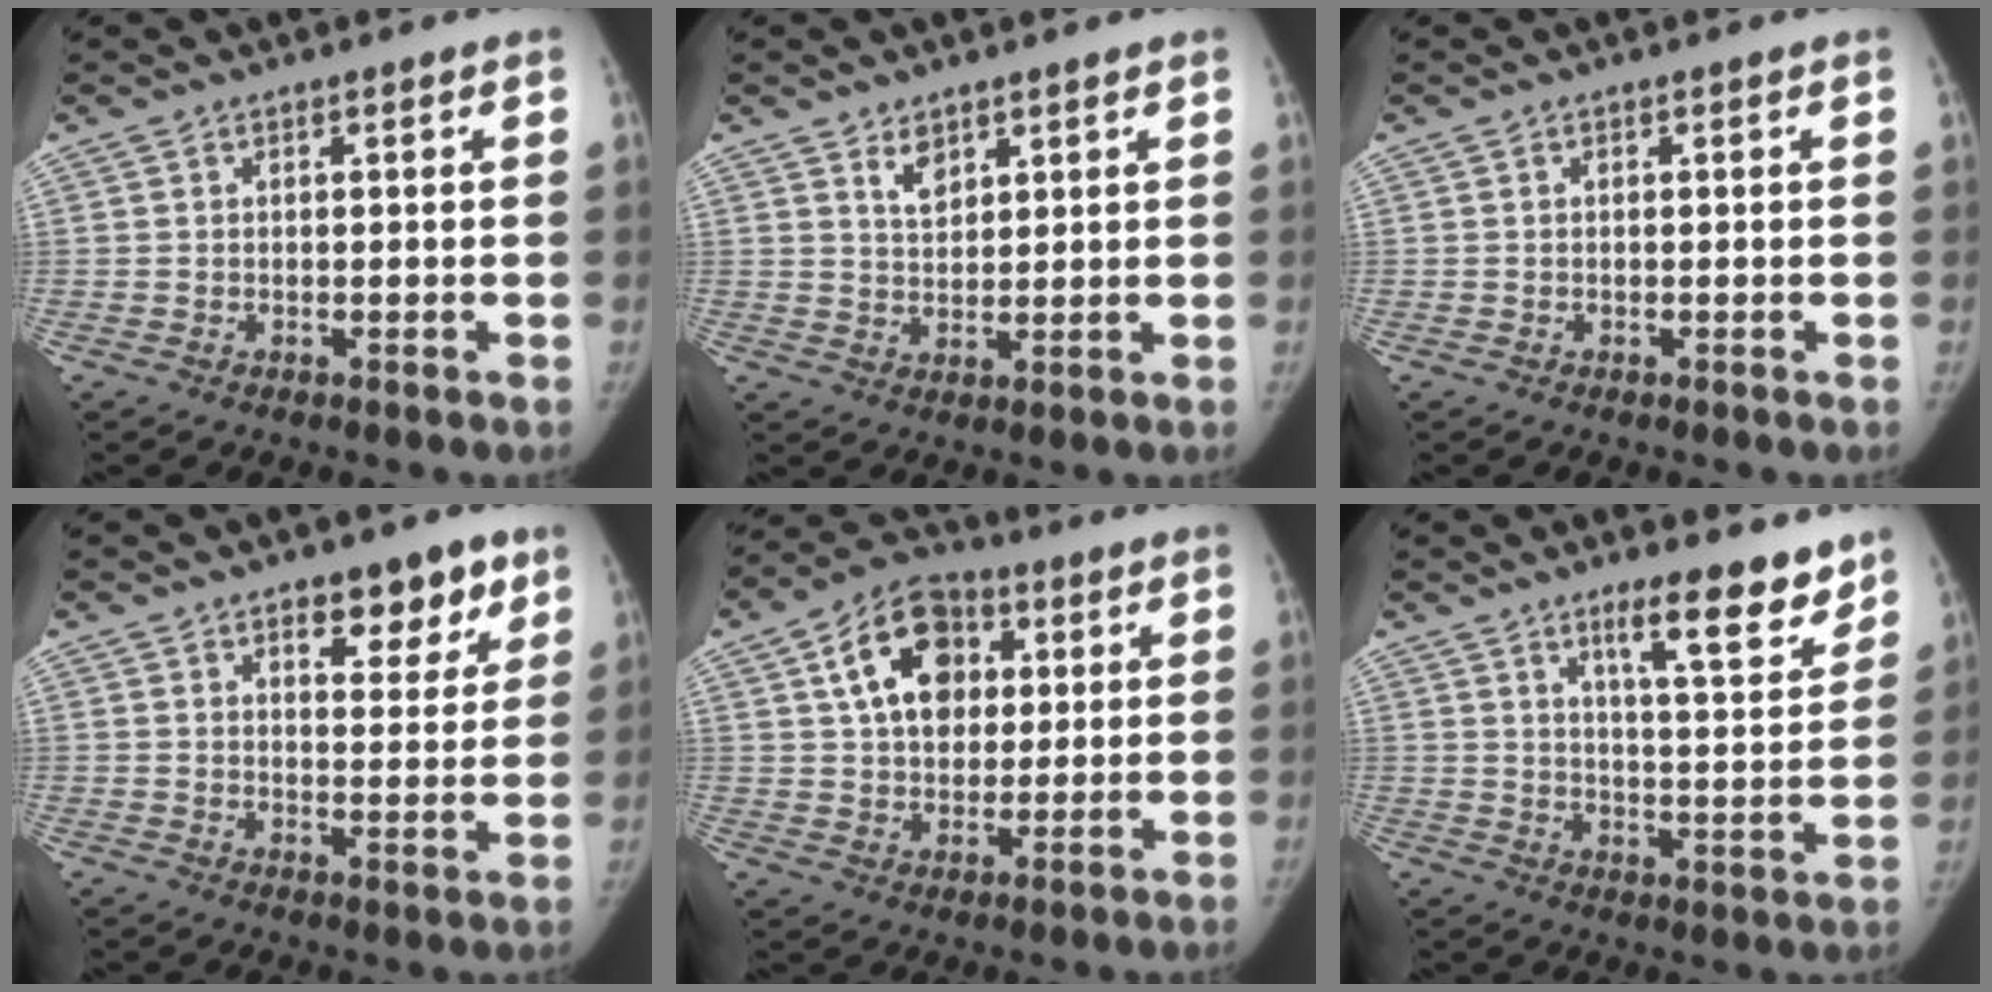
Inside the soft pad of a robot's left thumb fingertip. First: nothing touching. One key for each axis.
{"total": 3.6, "fx": 2.4, "fy": 2.0, "fz": 1.7, "tx": -0.015, "ty": -0.021, "tz": 0.047}
{"total": 0.0}
{"total": 9.3, "fx": 5.7, "fy": 4.5, "fz": 5.8, "tx": -0.040, "ty": -0.030, "tz": 0.080}
{"total": 14.2, "fx": 4.5, "fy": 10.0, "fz": 9.1, "tx": -0.114, "ty": 0.000, "tz": 0.068}
{"total": 11.7, "fx": 8.4, "fy": 2.6, "fz": 7.7, "tx": -0.084, "ty": -0.062, "tz": 0.130}